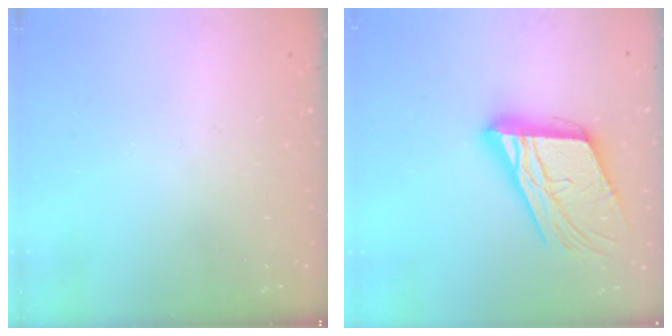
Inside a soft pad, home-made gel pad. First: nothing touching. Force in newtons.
{"total": 21.2, "press": 21.0, "slide": 2.9}